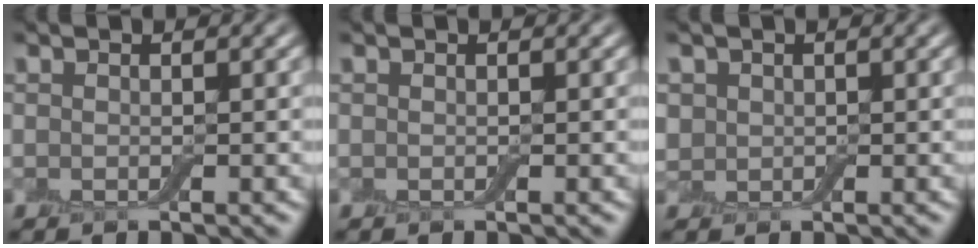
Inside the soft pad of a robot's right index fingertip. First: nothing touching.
{"total": 0.0}
{"total": 1.5, "force": [0.3, 1.4, 0.4], "torque": [-0.009, -0.002, 0.005]}